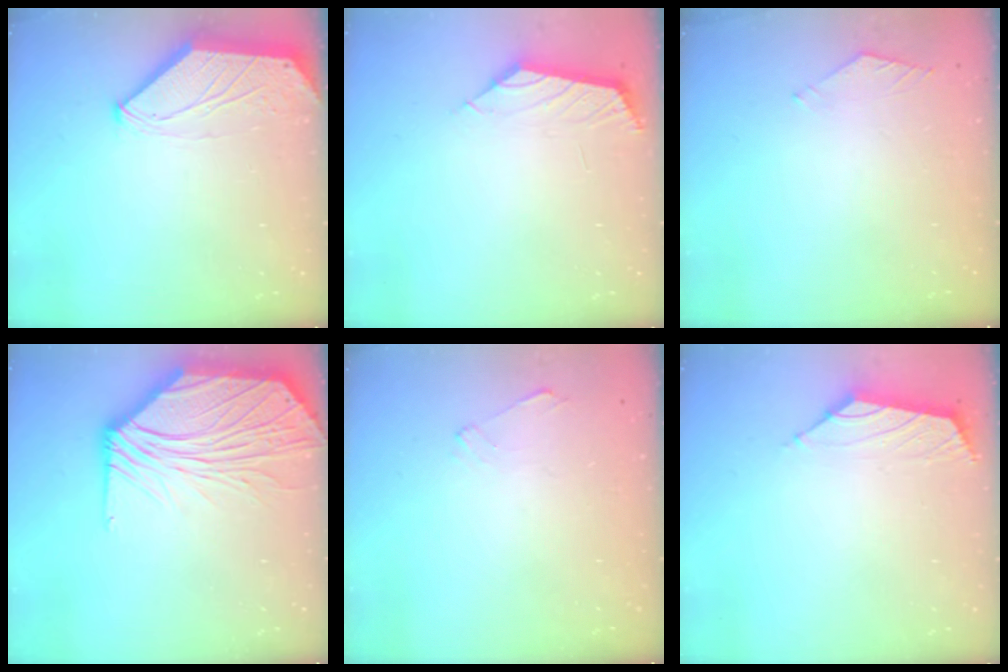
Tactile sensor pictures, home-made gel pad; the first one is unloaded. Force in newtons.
{"total": 2.1, "press": 2.0, "slide": 0.3}
{"total": 3.1, "press": 3.1, "slide": 0.4}
{"total": 18.9, "press": 18.6, "slide": 3.0}
{"total": 1.0, "press": 1.0, "slide": 0.3}
{"total": 1.6, "press": 1.4, "slide": 0.6}